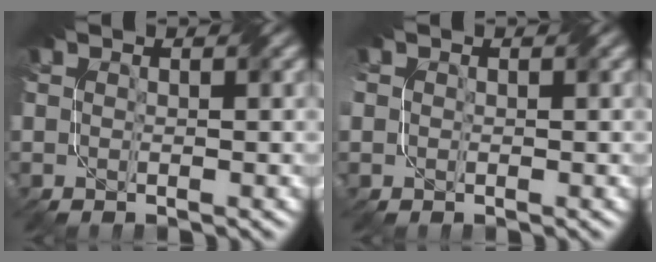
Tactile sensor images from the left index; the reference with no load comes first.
{"total": 1.4, "force": [0.4, 1.3, 0.1], "torque": [0.003, 0.008, 0.004]}